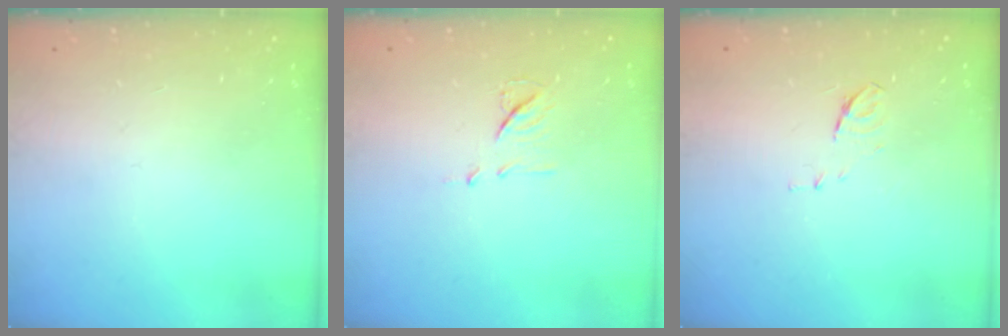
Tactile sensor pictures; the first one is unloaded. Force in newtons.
{"total": 6.8, "press": 6.7, "slide": 0.6}
{"total": 5.8, "press": 5.8, "slide": 0.7}